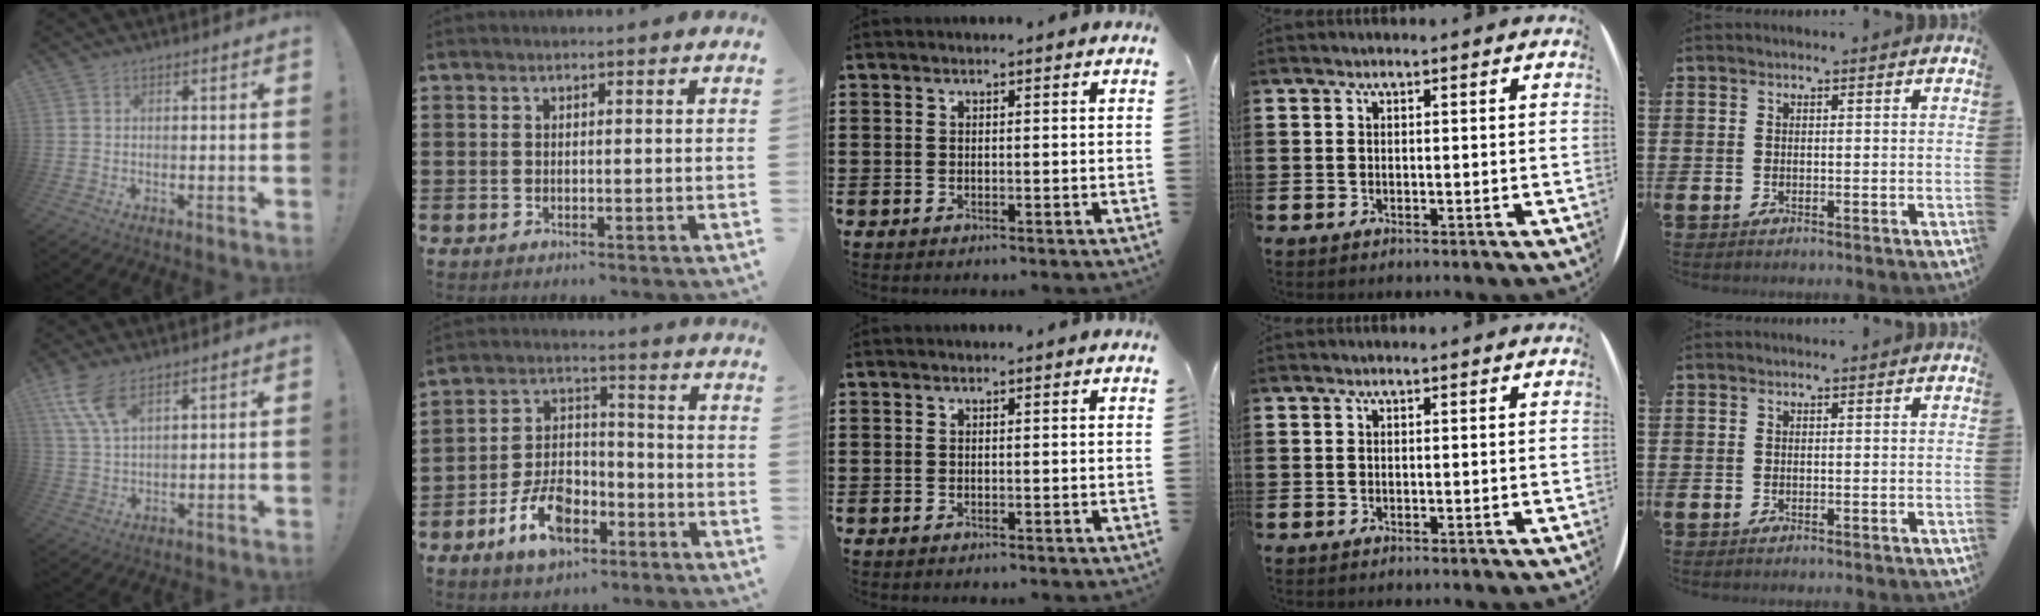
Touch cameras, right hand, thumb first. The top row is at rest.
{"thumb": {"total": 8.9, "force": [5.6, 3.1, 6.2], "torque": [-0.134, -0.019, 0.106]}, "index": {"total": 8.6, "force": [-4.6, 5.0, 5.2], "torque": [-0.117, 0.015, -0.089]}}